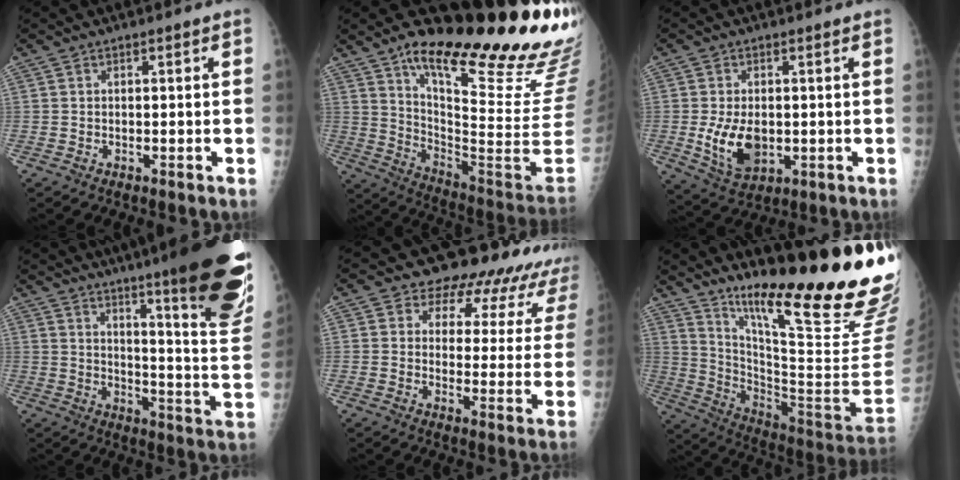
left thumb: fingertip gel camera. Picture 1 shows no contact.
{"total": 28.7, "force": [19.1, 4.1, 21.0], "torque": [-0.271, -0.119, 0.293]}
{"total": 8.5, "force": [-0.6, 5.3, 6.6], "torque": [-0.105, -0.014, 0.005]}
{"total": 27.7, "force": [17.9, 3.3, 20.9], "torque": [-0.229, -0.095, 0.242]}
{"total": 17.6, "force": [15.2, 7.5, 4.8], "torque": [-0.012, -0.095, 0.159]}
{"total": 30.7, "force": [19.8, 2.6, 23.4], "torque": [-0.295, -0.110, 0.312]}